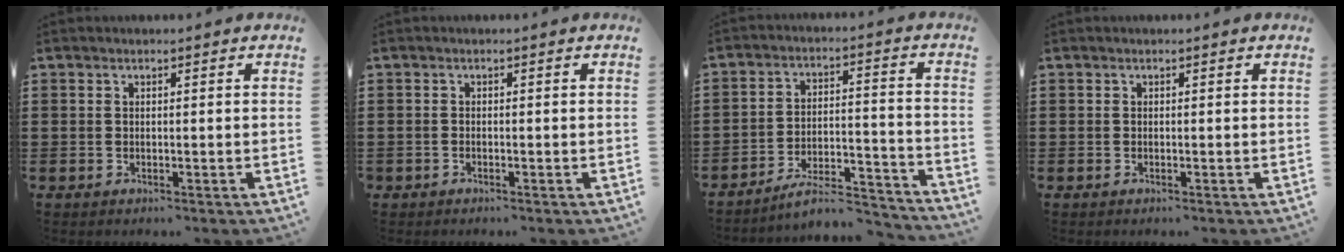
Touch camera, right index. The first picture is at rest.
{"total": 0.6, "force": [-0.5, 0.3, 0.0], "torque": [-0.001, 0.001, -0.012]}
{"total": 6.9, "force": [-6.2, 1.1, 2.7], "torque": [-0.046, 0.003, -0.120]}
{"total": 0.0}